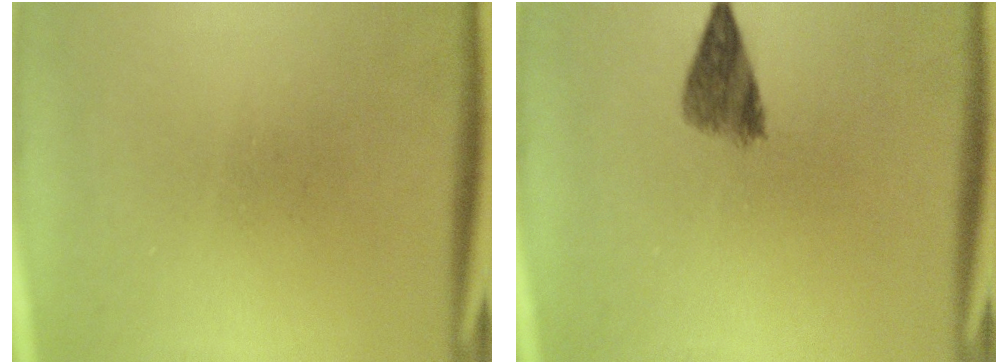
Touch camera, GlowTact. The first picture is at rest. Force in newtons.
{"total": 4.2}